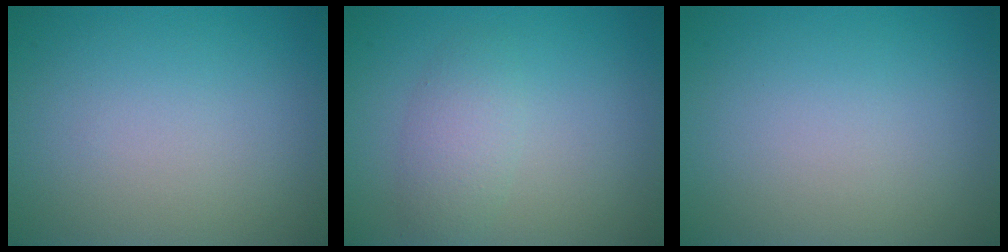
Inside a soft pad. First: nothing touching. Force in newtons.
{"total": 2.4, "press": 2.4, "slide": 0.1}
{"total": 0.0}